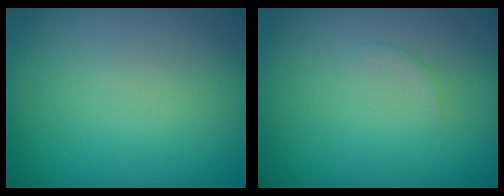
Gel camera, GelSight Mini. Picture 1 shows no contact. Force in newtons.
{"total": 0.7, "press": 0.7, "slide": 0.1}